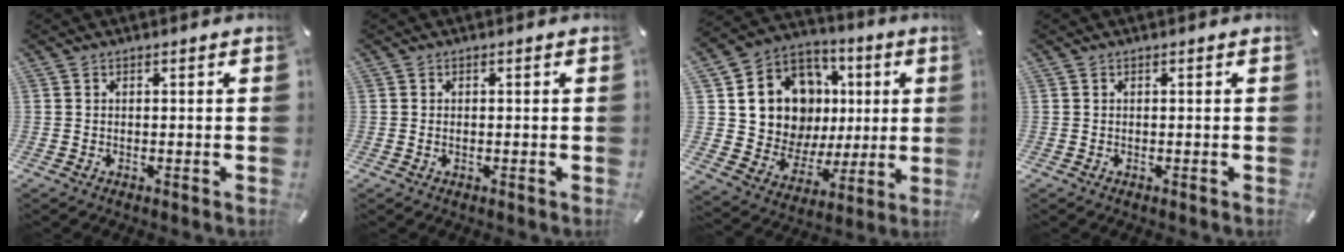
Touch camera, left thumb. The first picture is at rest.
{"total": 0.8, "force": [-0.1, 0.4, 0.7], "torque": [-0.014, 0.001, -0.002]}
{"total": 14.7, "force": [4.2, 12.6, 6.3], "torque": [-0.113, -0.033, 0.093]}
{"total": 0.0}